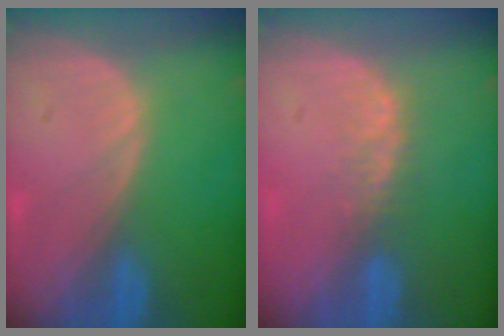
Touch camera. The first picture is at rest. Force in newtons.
{"total": 2.8, "press": 2.4, "slide": 1.5}